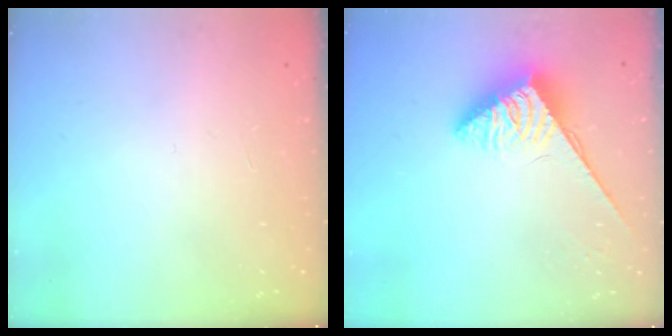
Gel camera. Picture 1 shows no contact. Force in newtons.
{"total": 3.9, "press": 3.9, "slide": 0.5}